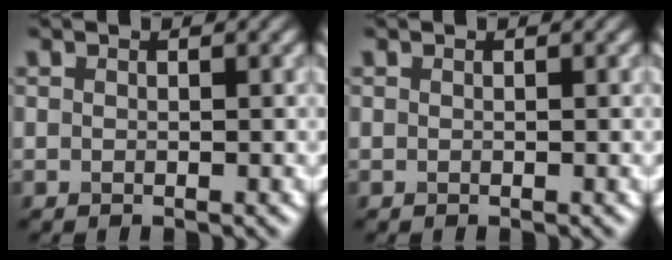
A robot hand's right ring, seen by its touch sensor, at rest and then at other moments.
{"total": 0.0}